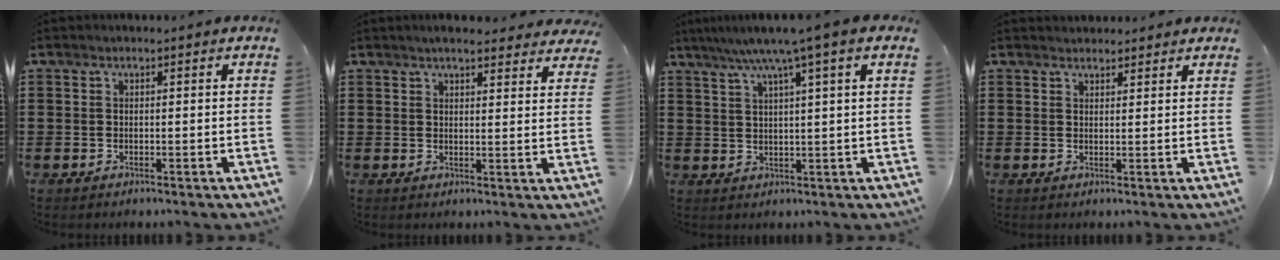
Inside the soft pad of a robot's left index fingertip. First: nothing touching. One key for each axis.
{"total": 3.8, "fx": 3.5, "fy": 0.2, "fz": 1.3, "tx": -0.034, "ty": -0.006, "tz": 0.065}
{"total": 5.9, "fx": 3.7, "fy": -0.6, "fz": 4.6, "tx": -0.100, "ty": -0.006, "tz": 0.058}
{"total": 1.8, "fx": 1.8, "fy": 0.5, "fz": -0.1, "tx": -0.003, "ty": 0.003, "tz": 0.035}